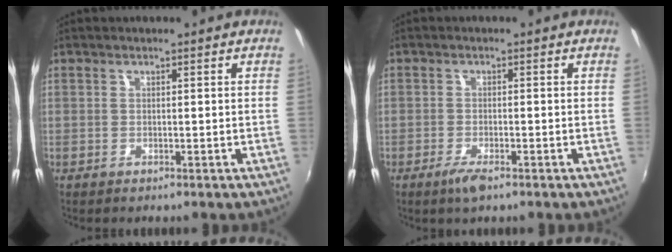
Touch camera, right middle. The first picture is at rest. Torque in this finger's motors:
{"motor_torque": [0.65, -0.60, 0.22, 0.09]}